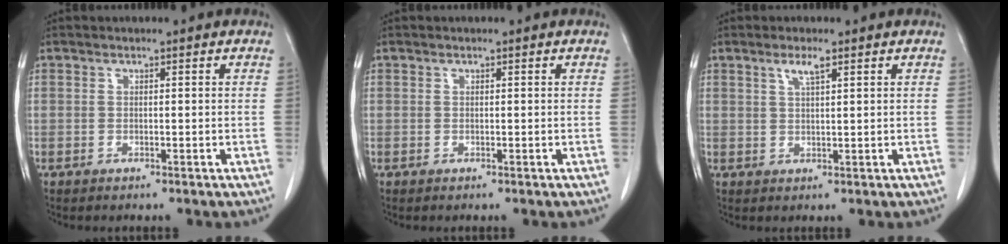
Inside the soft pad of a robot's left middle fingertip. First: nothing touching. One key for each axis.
{"total": 0.0}
{"total": 2.5, "fx": 1.5, "fy": 0.2, "fz": 2.0, "tx": -0.041, "ty": 0.002, "tz": 0.030}